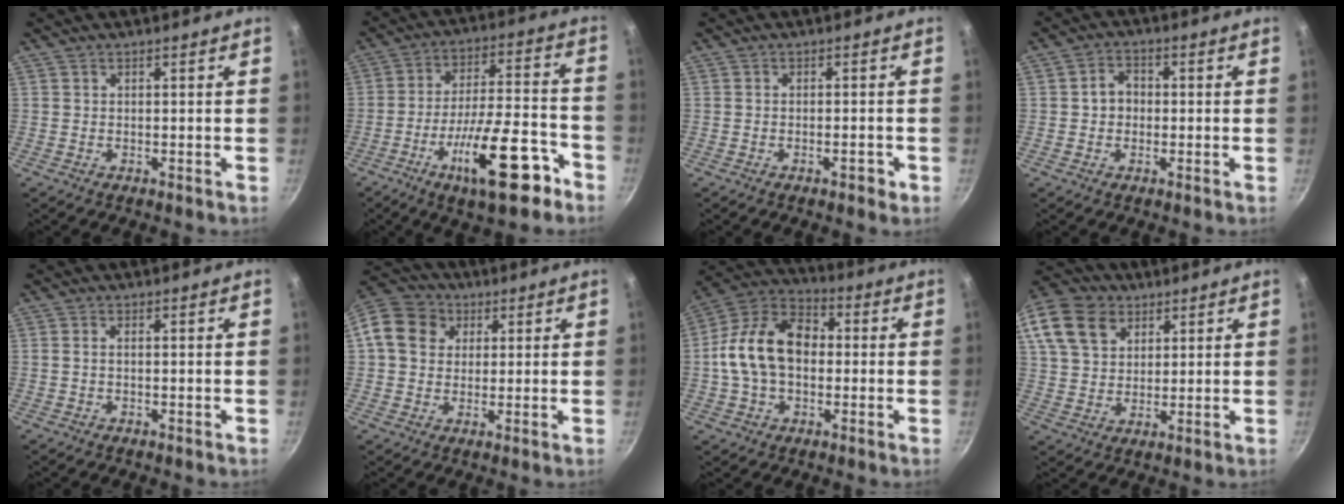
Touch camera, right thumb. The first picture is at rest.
{"total": 18.0, "force": [-9.5, 5.7, 14.3], "torque": [-0.205, 0.054, -0.147]}
{"total": 2.5, "force": [-1.3, 0.9, 2.0], "torque": [-0.025, 0.011, -0.017]}
{"total": 4.1, "force": [-0.2, 3.5, 2.2], "torque": [-0.013, 0.012, -0.007]}
{"total": 1.0, "force": [0.0, 0.5, 0.9], "torque": [-0.023, 0.005, -0.003]}
{"total": 11.6, "force": [3.0, 9.8, 5.4], "torque": [-0.090, 0.018, 0.038]}
{"total": 16.3, "force": [-0.1, 11.4, 11.6], "torque": [-0.176, 0.037, -0.021]}
{"total": 19.9, "force": [10.0, 14.3, 9.5], "torque": [-0.216, 0.022, 0.185]}